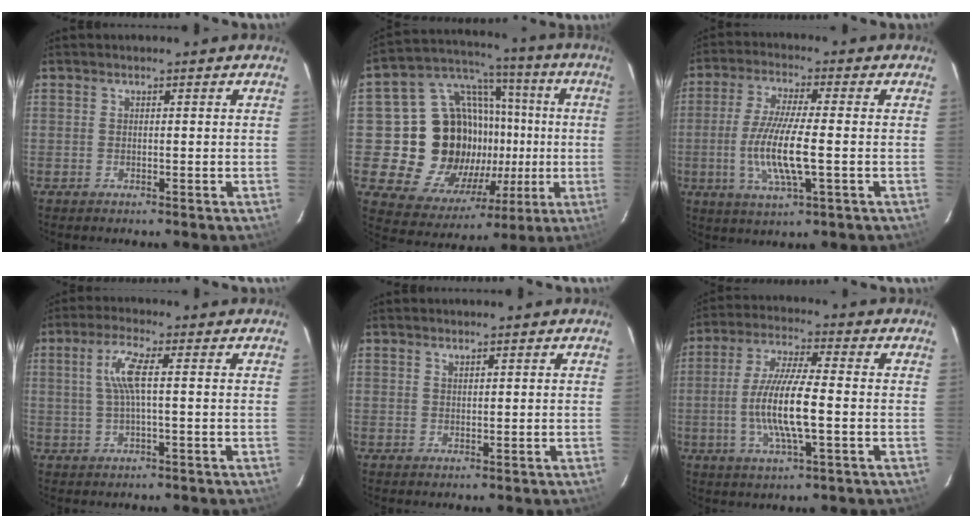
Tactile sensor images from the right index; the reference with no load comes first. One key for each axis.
{"total": 21.5, "fx": -2.0, "fy": 17.5, "fz": 12.3, "tx": -0.235, "ty": 0.039, "tz": -0.009}
{"total": 11.1, "fx": -2.0, "fy": 1.8, "fz": 10.8, "tx": -0.216, "ty": -0.010, "tz": -0.041}
{"total": 5.3, "fx": 0.6, "fy": 0.4, "fz": 5.3, "tx": -0.107, "ty": 0.004, "tz": 0.015}
{"total": 0.7, "fx": 0.6, "fy": 0.2, "fz": 0.2, "tx": -0.004, "ty": 0.001, "tz": 0.012}
{"total": 11.6, "fx": -1.9, "fy": 1.8, "fz": 11.3, "tx": -0.224, "ty": -0.004, "tz": -0.039}